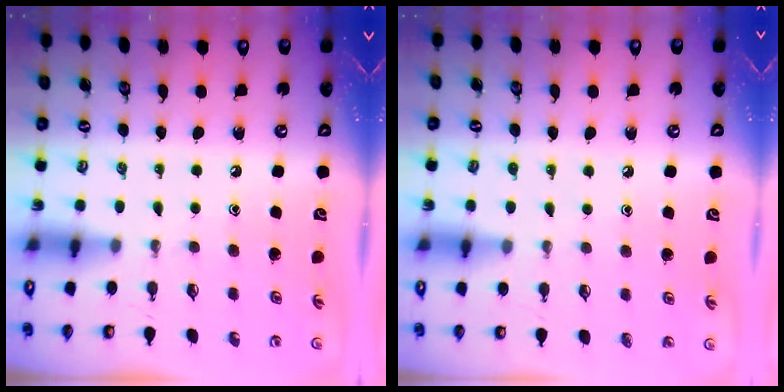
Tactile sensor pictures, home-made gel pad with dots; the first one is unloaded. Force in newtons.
{"total": 3.5, "press": 3.5, "slide": 0.4}